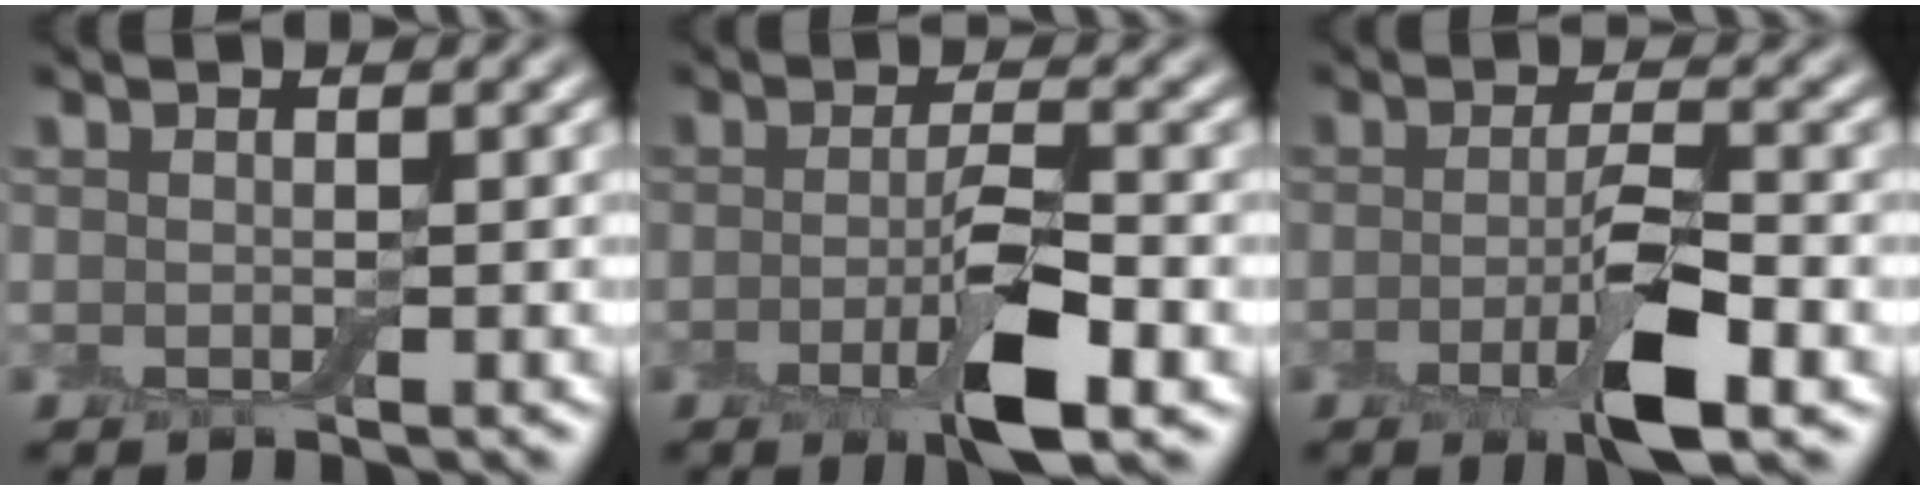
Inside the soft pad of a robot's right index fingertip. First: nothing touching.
{"total": 5.1, "force": [-1.7, 1.2, 4.6], "torque": [-0.081, -0.003, -0.034]}
{"total": 5.1, "force": [-1.8, 1.1, 4.6], "torque": [-0.080, -0.002, -0.036]}